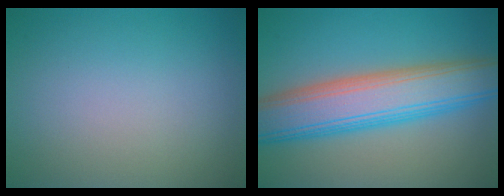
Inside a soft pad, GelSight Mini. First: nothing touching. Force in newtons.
{"total": 9.1, "press": 9.1, "slide": 0.5}